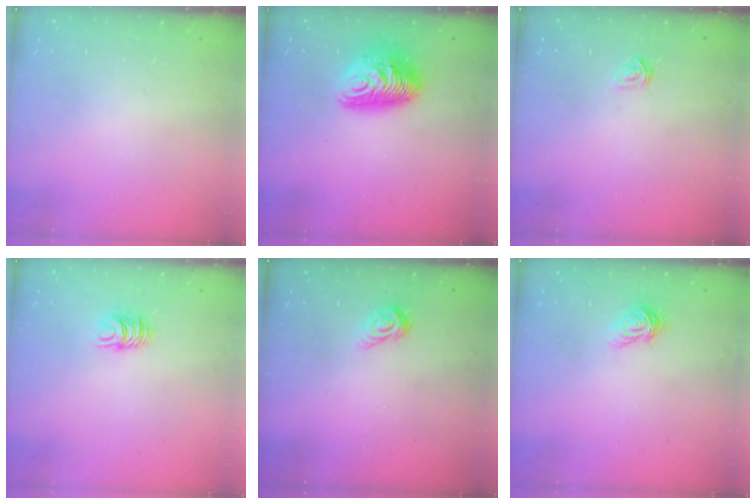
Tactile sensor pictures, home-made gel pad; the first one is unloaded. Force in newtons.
{"total": 11.5, "press": 11.4, "slide": 1.0}
{"total": 2.5, "press": 2.5, "slide": 0.2}
{"total": 7.0, "press": 7.0, "slide": 0.5}
{"total": 3.4, "press": 3.4, "slide": 0.4}
{"total": 3.7, "press": 3.7, "slide": 0.4}